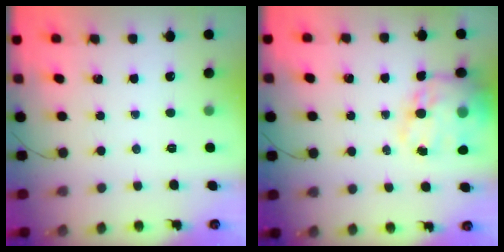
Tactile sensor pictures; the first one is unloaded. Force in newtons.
{"total": 19.2, "press": 18.7, "slide": 4.6}